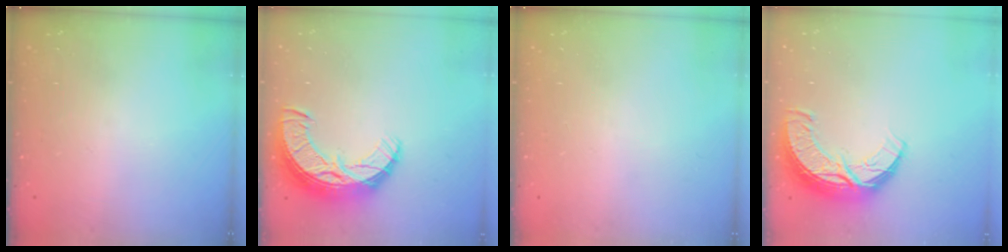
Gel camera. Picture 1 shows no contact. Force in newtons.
{"total": 15.2, "press": 15.2, "slide": 1.0}
{"total": 0.0}
{"total": 11.4, "press": 11.4, "slide": 0.8}